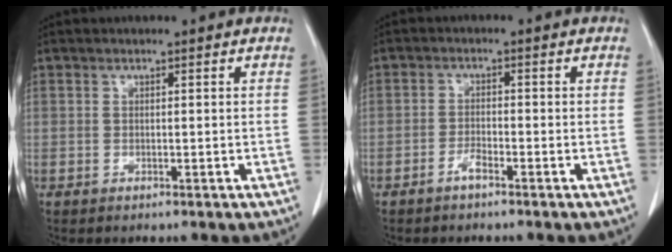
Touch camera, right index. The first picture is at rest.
{"total": 2.0, "force": [-1.5, 0.3, 1.2], "torque": [-0.026, 0.001, -0.030]}